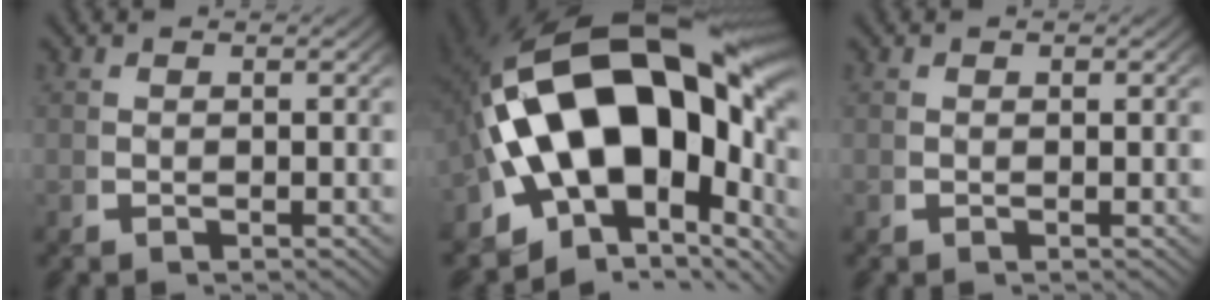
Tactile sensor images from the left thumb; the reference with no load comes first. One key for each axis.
{"total": 26.0, "fx": -0.5, "fy": 16.0, "fz": 20.5, "tx": -0.380, "ty": -0.067, "tz": 0.021}
{"total": 0.0}